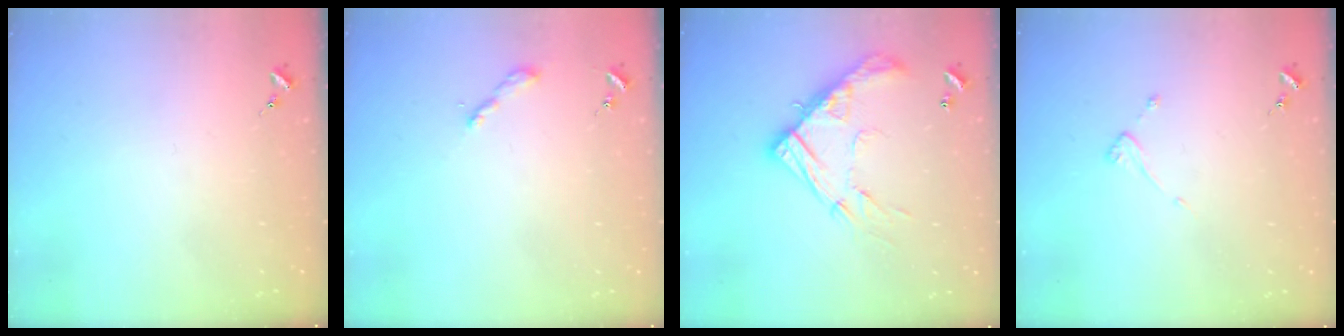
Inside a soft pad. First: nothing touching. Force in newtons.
{"total": 2.2, "press": 2.2, "slide": 0.2}
{"total": 17.3, "press": 17.3, "slide": 1.4}
{"total": 3.6, "press": 3.6, "slide": 0.3}